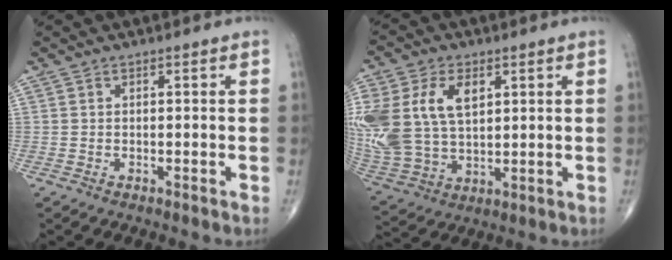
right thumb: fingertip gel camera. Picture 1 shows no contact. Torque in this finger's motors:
{"motor_torque": [1.90, 2.16, 0.93, -0.41, 0.42]}